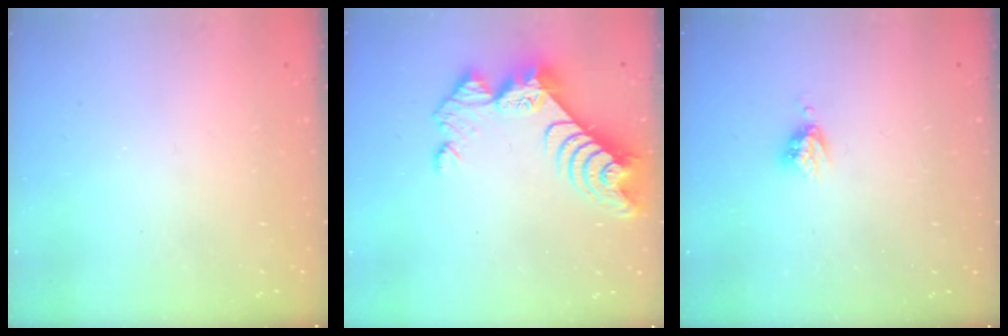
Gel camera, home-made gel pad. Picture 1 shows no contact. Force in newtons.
{"total": 12.7, "press": 12.7, "slide": 0.8}
{"total": 4.0, "press": 4.0, "slide": 0.4}